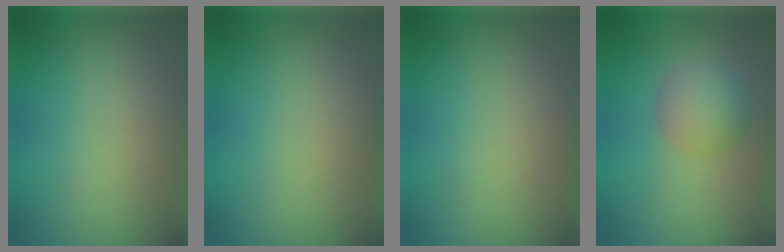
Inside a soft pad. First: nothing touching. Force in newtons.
{"total": 0.0}
{"total": 0.0}
{"total": 3.4, "press": 3.4, "slide": 0.1}